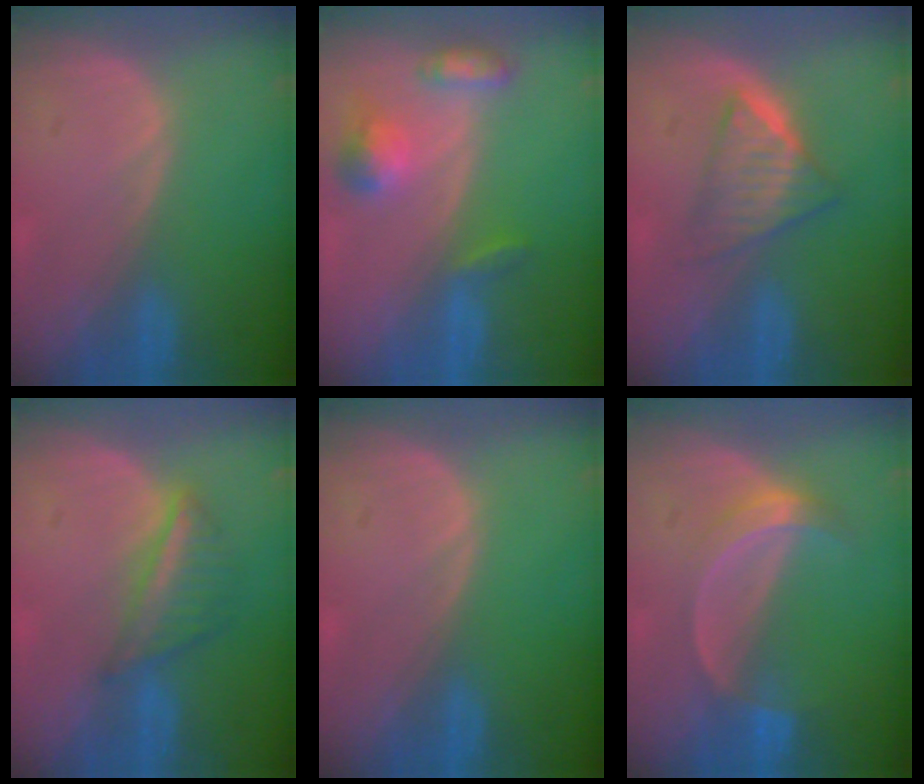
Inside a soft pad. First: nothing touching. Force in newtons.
{"total": 5.7, "press": 5.3, "slide": 2.1}
{"total": 6.2, "press": 5.3, "slide": 3.3}
{"total": 5.3, "press": 5.3, "slide": 0.4}
{"total": 0.0}
{"total": 5.2, "press": 4.7, "slide": 2.2}